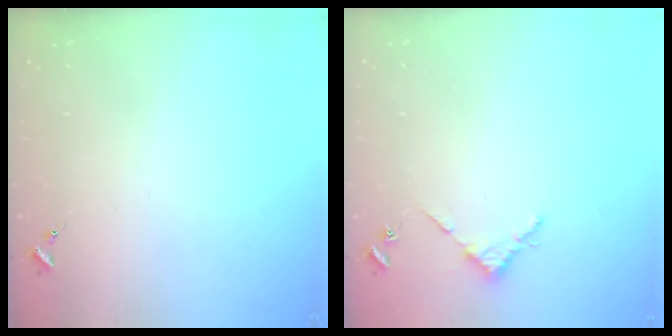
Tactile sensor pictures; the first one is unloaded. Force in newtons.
{"total": 2.7, "press": 2.7, "slide": 0.3}